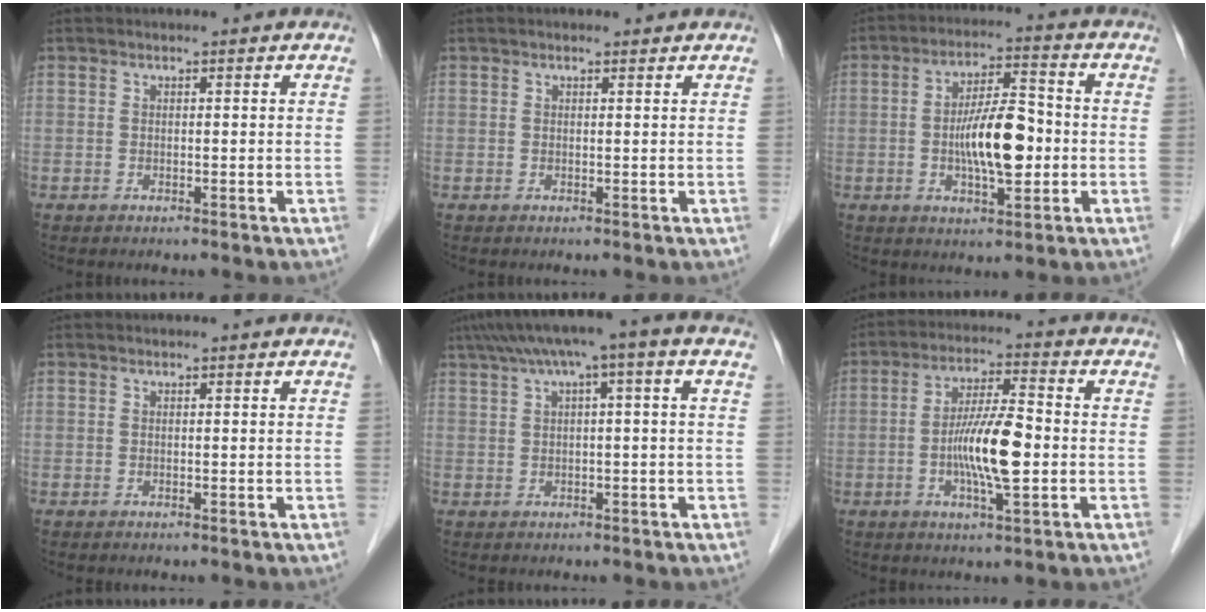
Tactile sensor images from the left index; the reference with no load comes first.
{"total": 0.7, "force": [0.6, 0.3, 0.3], "torque": [-0.015, 0.006, 0.008]}
{"total": 9.7, "force": [-1.3, 2.9, 9.2], "torque": [-0.171, 0.008, -0.022]}
{"total": 0.0}
{"total": 8.1, "force": [3.7, 0.0, 7.2], "torque": [-0.117, 0.046, 0.056]}
{"total": 9.5, "force": [-1.6, 1.4, 9.2], "torque": [-0.175, -0.002, -0.033]}